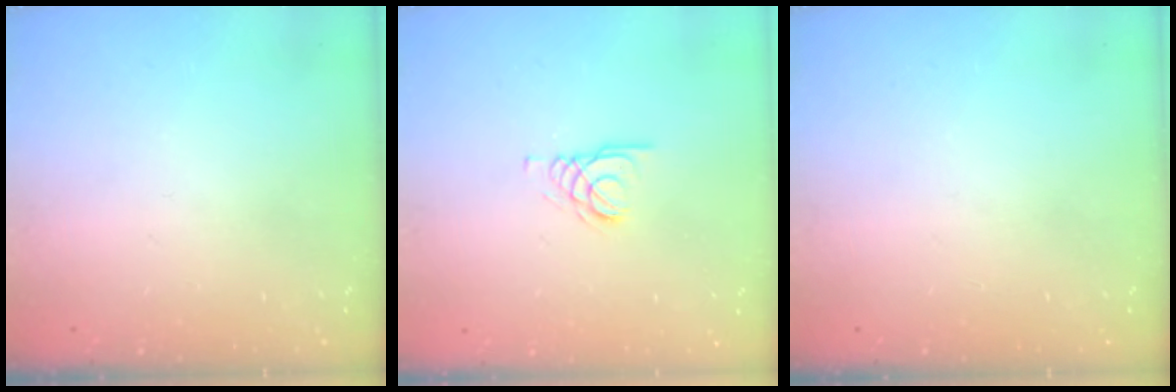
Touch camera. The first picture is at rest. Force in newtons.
{"total": 1.6, "press": 1.6, "slide": 0.2}
{"total": 0.0}